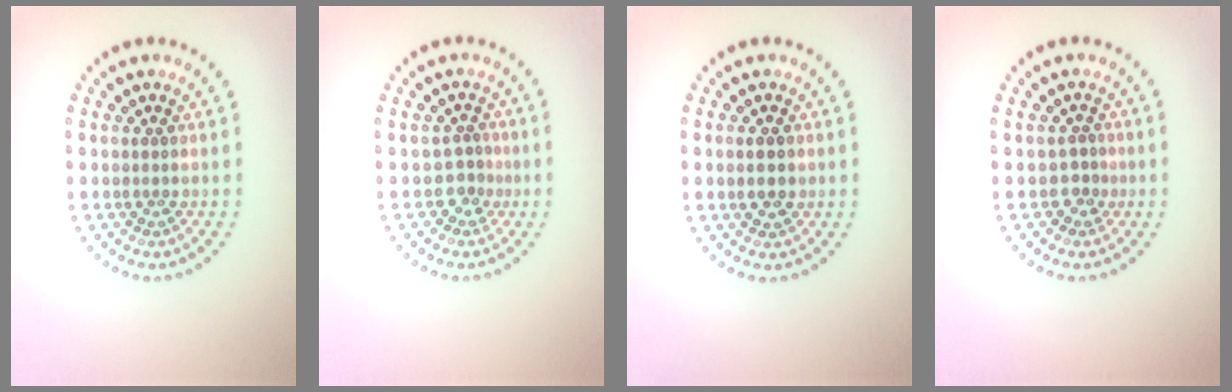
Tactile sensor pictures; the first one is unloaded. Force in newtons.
{"total": 1.6, "press": 1.1, "slide": 1.2}
{"total": 1.6, "press": 1.6, "slide": 0.0}
{"total": 1.0, "press": 0.7, "slide": 0.7}